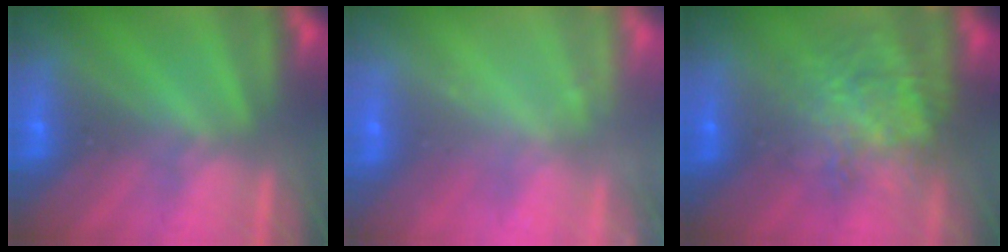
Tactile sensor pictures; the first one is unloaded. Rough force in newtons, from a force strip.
{"total": 2.2}
{"total": 7.8}